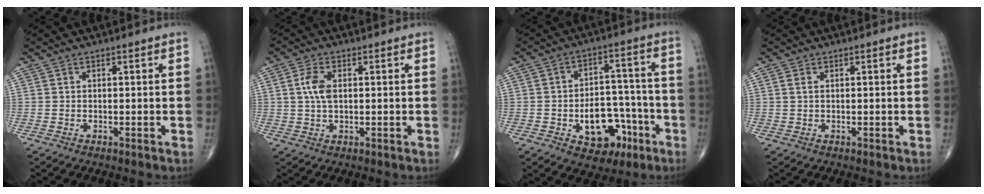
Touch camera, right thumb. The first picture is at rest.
{"total": 4.7, "force": [0.8, 2.4, 3.9], "torque": [-0.087, 0.003, 0.014]}
{"total": 13.0, "force": [-5.2, 8.6, 8.3], "torque": [-0.074, 0.050, -0.066]}
{"total": 1.2, "force": [0.4, 0.6, 0.9], "torque": [-0.025, 0.006, 0.011]}